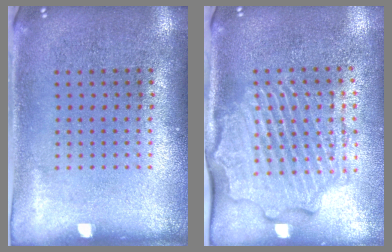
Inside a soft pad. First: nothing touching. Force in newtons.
{"total": 2.6, "press": 2.3, "slide": 1.2}